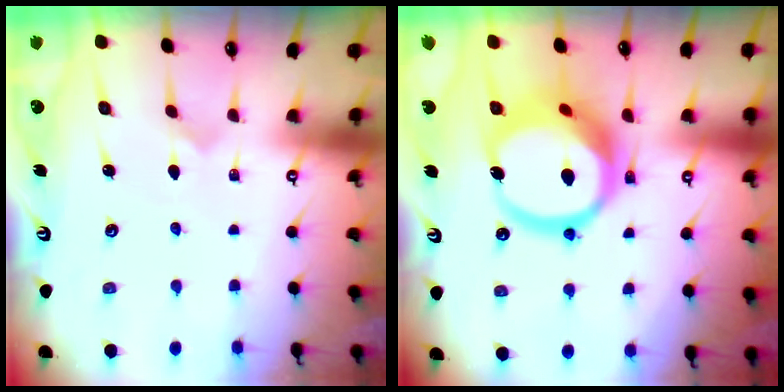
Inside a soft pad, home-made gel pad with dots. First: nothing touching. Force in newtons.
{"total": 17.3, "press": 17.1, "slide": 2.3}